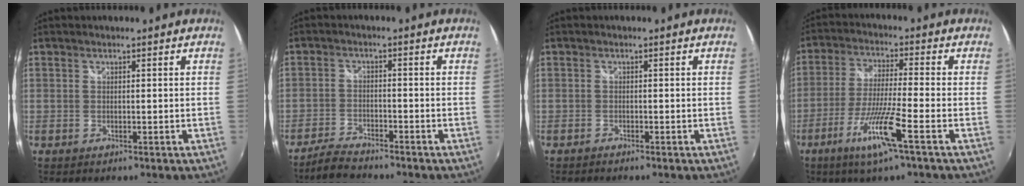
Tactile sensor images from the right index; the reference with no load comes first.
{"total": 5.8, "force": [-5.3, 1.4, 2.1], "torque": [-0.063, -0.010, -0.098]}
{"total": 0.9, "force": [-0.9, 0.2, 0.2], "torque": [-0.009, -0.004, -0.018]}
{"total": 10.4, "force": [-5.2, -0.7, 9.0], "torque": [-0.188, -0.013, -0.102]}